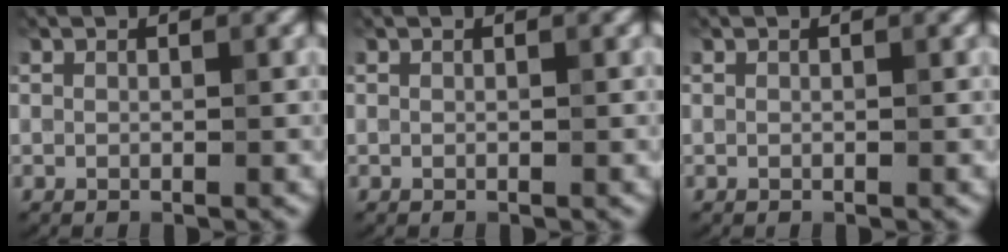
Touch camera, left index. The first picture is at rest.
{"total": 0.0}
{"total": 0.0}